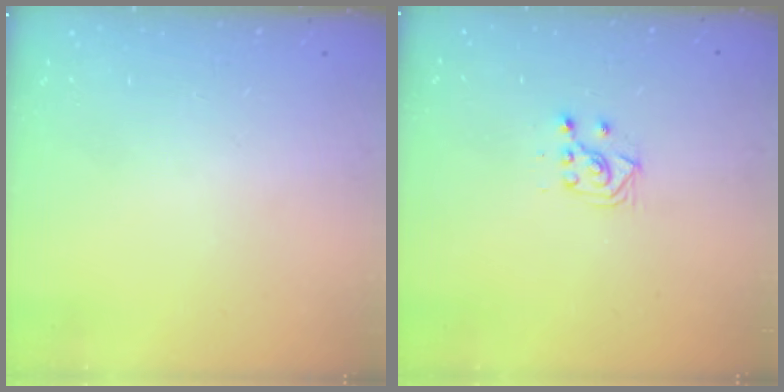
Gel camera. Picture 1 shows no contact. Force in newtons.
{"total": 3.7, "press": 3.6, "slide": 0.9}